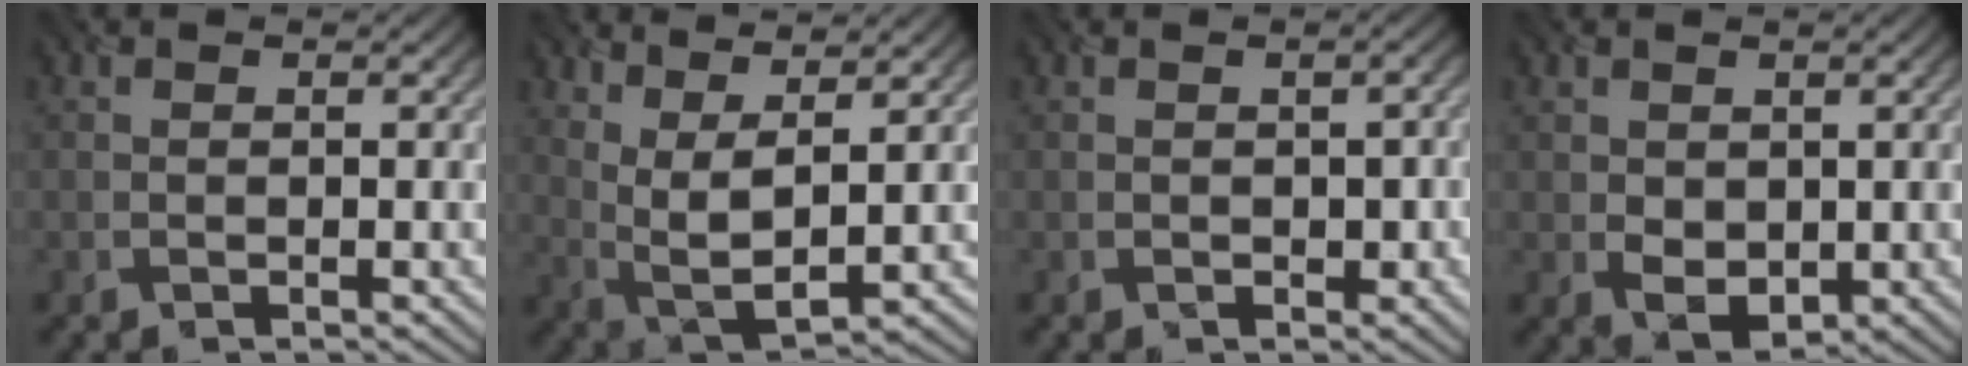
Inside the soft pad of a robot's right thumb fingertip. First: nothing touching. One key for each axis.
{"total": 6.4, "fx": 3.2, "fy": 2.1, "fz": 5.2, "tx": -0.122, "ty": -0.001, "tz": 0.068}
{"total": 2.1, "fx": -0.1, "fy": 1.3, "fz": 1.6, "tx": -0.026, "ty": -0.005, "tz": 0.005}
{"total": 3.3, "fx": 0.5, "fy": 2.5, "fz": 2.2, "tx": -0.052, "ty": -0.009, "tz": 0.016}